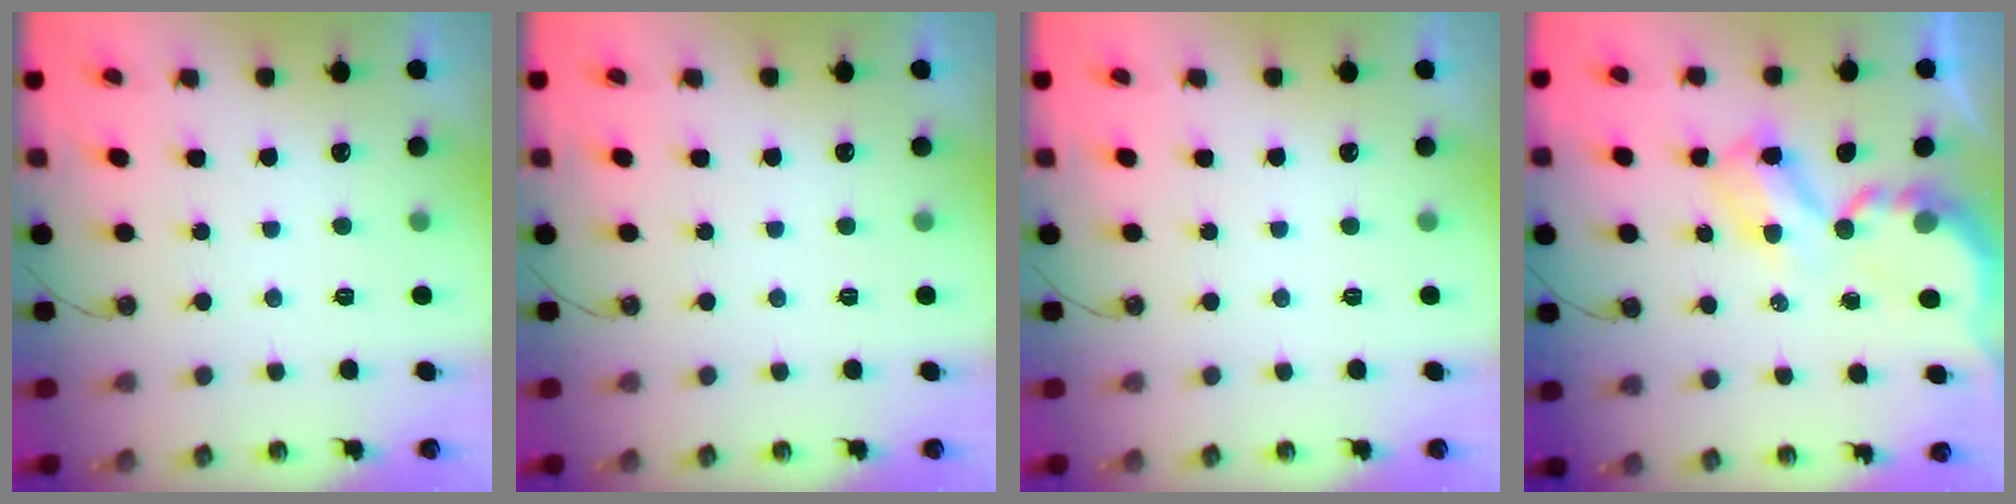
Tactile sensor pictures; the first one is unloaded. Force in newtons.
{"total": 0.0}
{"total": 0.0}
{"total": 6.9, "press": 6.9, "slide": 0.5}